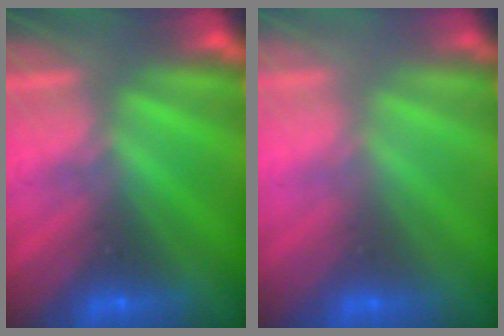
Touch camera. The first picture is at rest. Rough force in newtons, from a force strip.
{"total": 2.5}